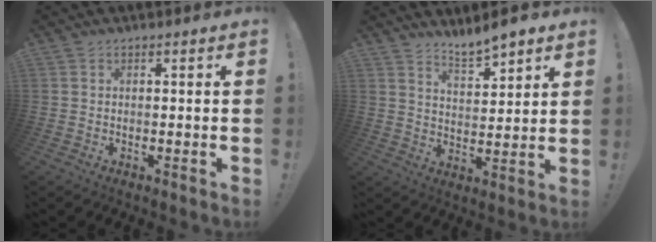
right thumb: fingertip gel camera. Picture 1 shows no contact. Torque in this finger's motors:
{"motor_torque": [0.00, 0.10, -0.07, 0.29, 0.06]}